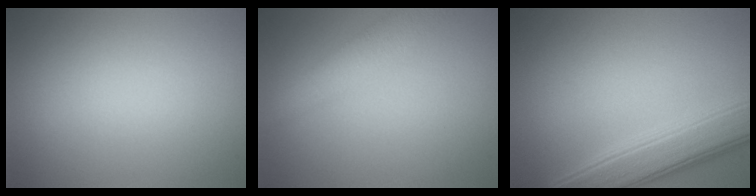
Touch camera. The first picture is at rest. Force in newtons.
{"total": 3.4, "press": 3.4, "slide": 0.2}
{"total": 5.5, "press": 5.5, "slide": 0.1}